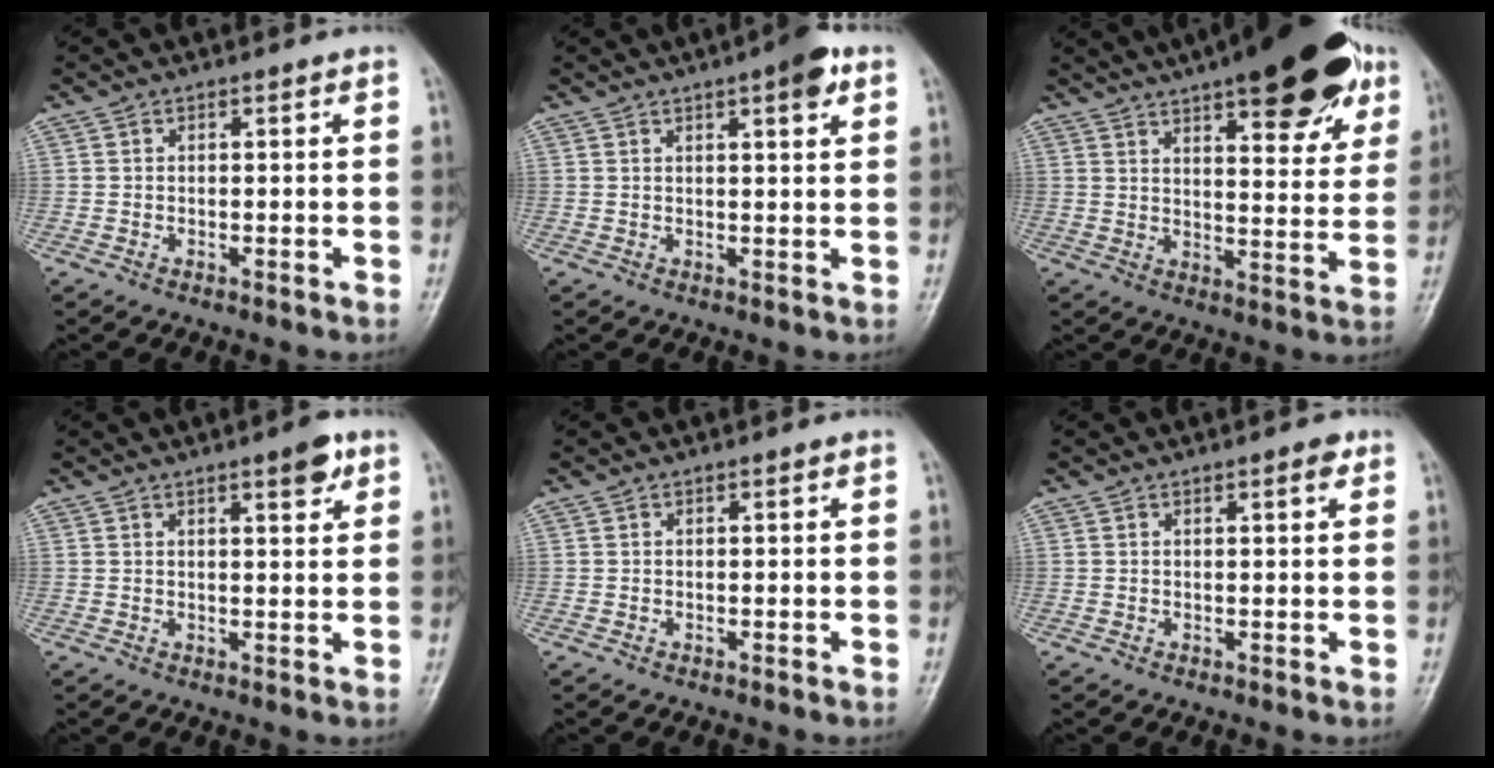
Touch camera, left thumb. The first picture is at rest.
{"total": 5.5, "force": [2.9, 1.3, 4.5], "torque": [-0.055, -0.008, 0.035]}
{"total": 23.1, "force": [13.6, 7.9, 16.8], "torque": [-0.204, -0.020, 0.187]}
{"total": 4.3, "force": [2.6, 1.1, 3.3], "torque": [-0.039, -0.013, 0.034]}
{"total": 0.0}
{"total": 2.0, "force": [1.1, 0.5, 1.6], "torque": [-0.019, -0.003, 0.013]}